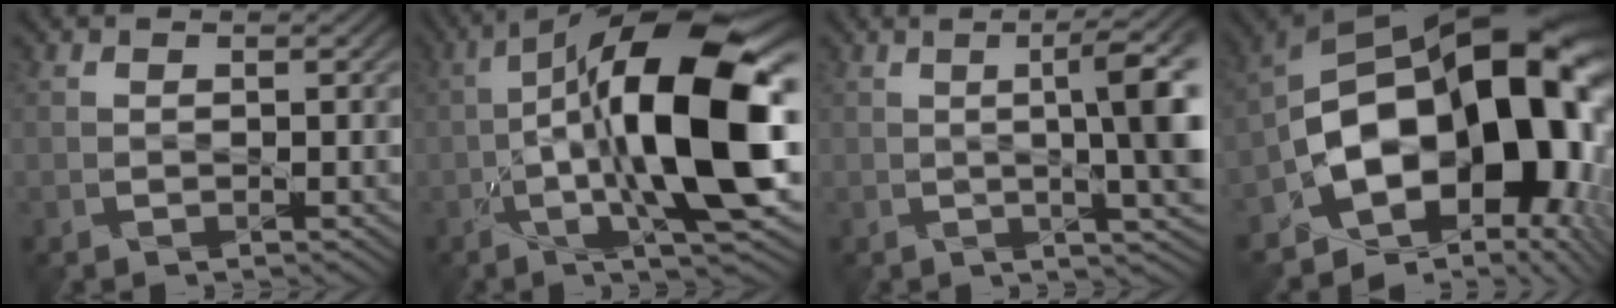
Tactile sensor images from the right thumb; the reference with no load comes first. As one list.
[{"total": 16.5, "force": [-0.9, 5.1, 15.7], "torque": [-0.262, 0.029, -0.024]}, {"total": 9.9, "force": [0.5, 2.3, 9.6], "torque": [-0.106, 0.011, 0.013]}, {"total": 19.6, "force": [-4.3, 12.9, 14.1], "torque": [-0.216, -0.023, -0.051]}]